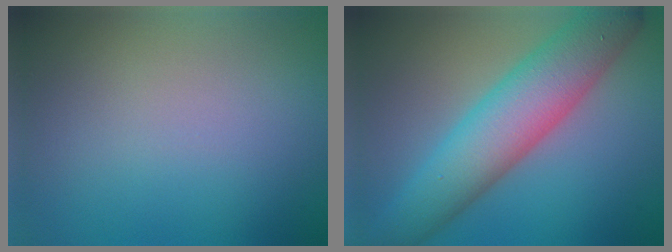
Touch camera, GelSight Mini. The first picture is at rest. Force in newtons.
{"total": 8.7, "press": 8.7, "slide": 0.4}